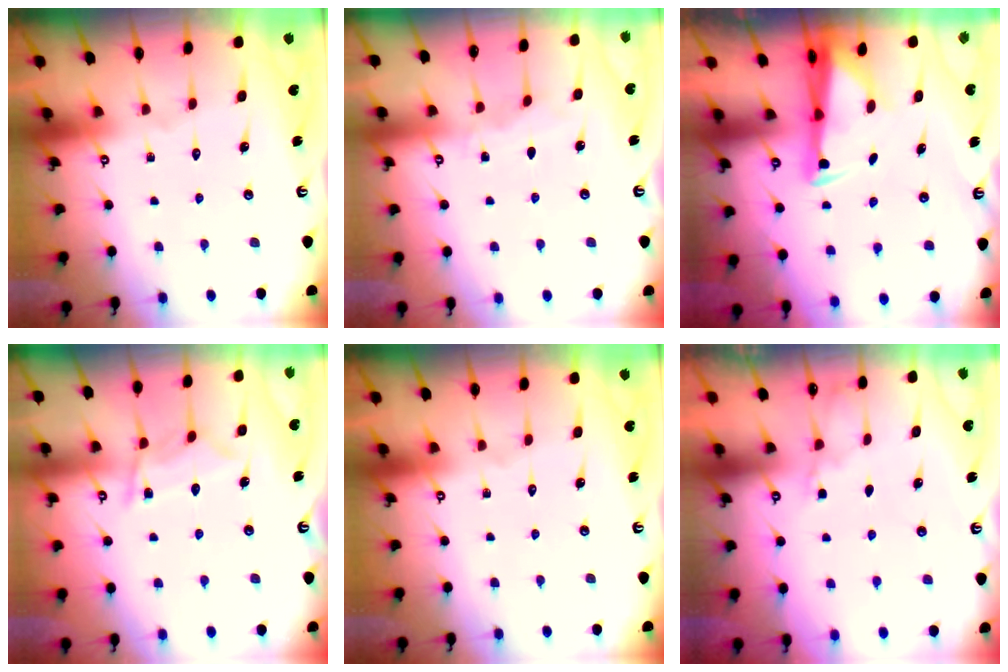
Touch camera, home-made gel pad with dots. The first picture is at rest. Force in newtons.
{"total": 2.6, "press": 2.6, "slide": 0.1}
{"total": 2.9, "press": 2.7, "slide": 0.9}
{"total": 8.6, "press": 8.6, "slide": 0.9}
{"total": 0.0}
{"total": 3.3, "press": 3.3, "slide": 0.6}